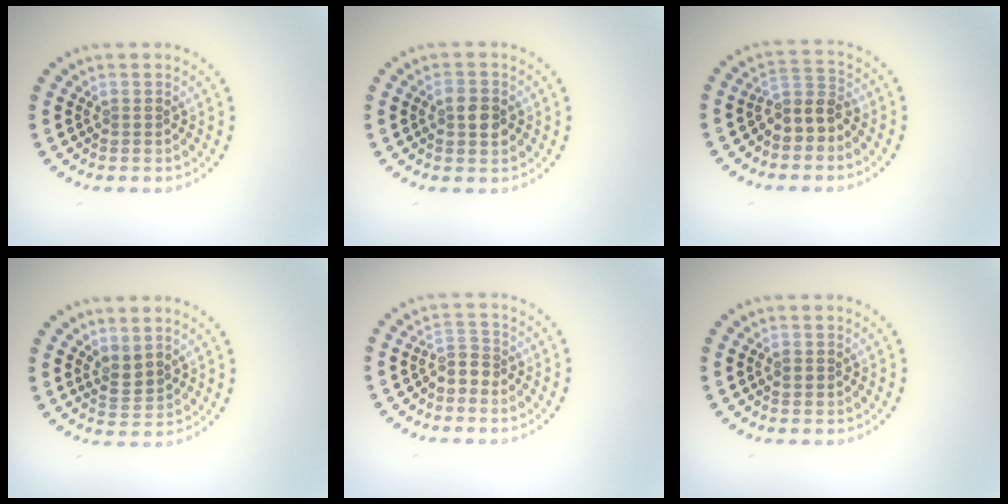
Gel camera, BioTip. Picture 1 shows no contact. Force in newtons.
{"total": 2.4, "press": 2.4, "slide": 0.1}
{"total": 2.9, "press": 2.5, "slide": 1.5}
{"total": 2.1, "press": 1.7, "slide": 1.2}
{"total": 1.9, "press": 1.6, "slide": 1.1}
{"total": 1.0, "press": 1.0, "slide": 0.2}